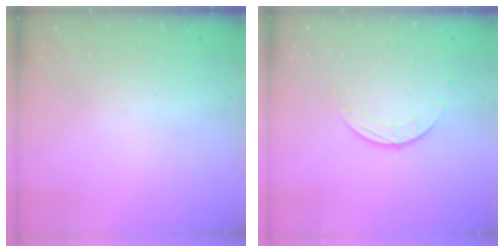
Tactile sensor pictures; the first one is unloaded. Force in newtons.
{"total": 3.1, "press": 3.1, "slide": 0.2}